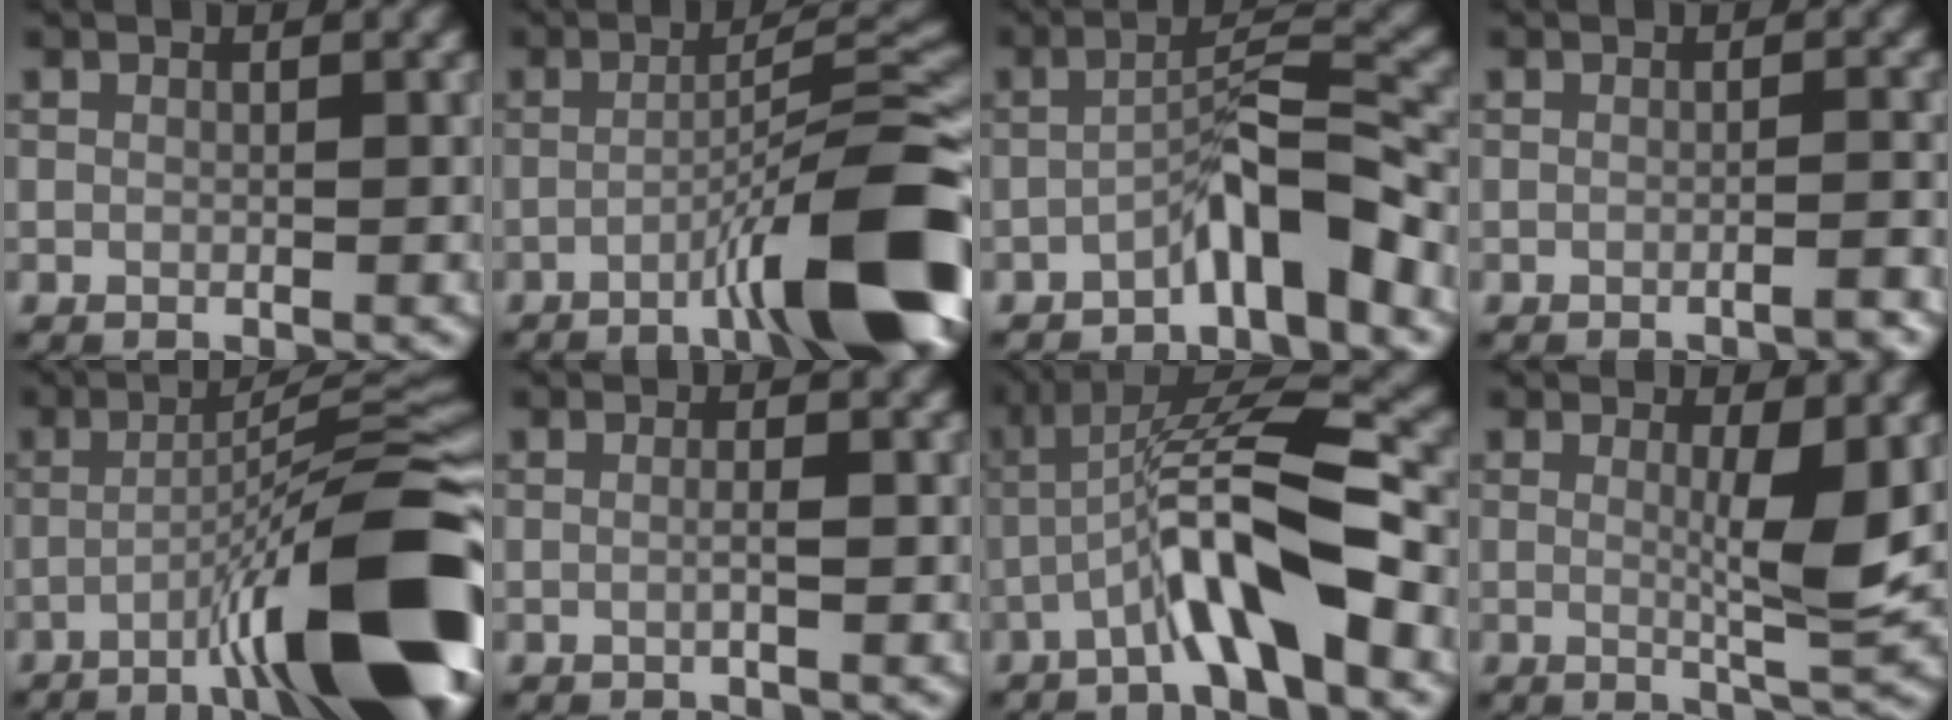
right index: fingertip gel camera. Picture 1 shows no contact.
{"total": 11.5, "force": [-5.7, 1.5, 9.9], "torque": [-0.133, 0.017, -0.091]}
{"total": 4.8, "force": [-2.9, 0.8, 3.7], "torque": [-0.059, 0.024, -0.054]}
{"total": 1.8, "force": [-1.1, 0.3, 1.4], "torque": [-0.008, 0.007, -0.025]}
{"total": 15.3, "force": [-6.9, 2.5, 13.5], "torque": [-0.195, 0.014, -0.107]}
{"total": 1.3, "force": [-0.1, 0.2, 1.3], "torque": [-0.015, -0.005, -0.005]}
{"total": 8.5, "force": [-3.6, 1.6, 7.6], "torque": [-0.127, 0.022, -0.069]}
{"total": 4.3, "force": [0.5, 0.6, 4.2], "torque": [-0.061, -0.011, 0.010]}